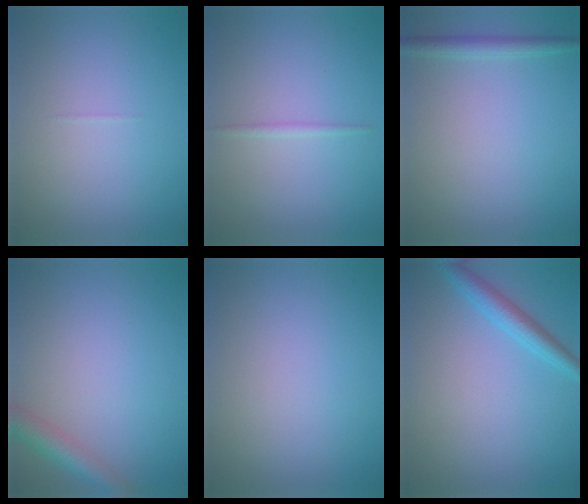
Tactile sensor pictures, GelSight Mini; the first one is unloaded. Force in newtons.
{"total": 0.7, "press": 0.7, "slide": 0.0}
{"total": 1.7, "press": 1.7, "slide": 0.1}
{"total": 3.0, "press": 3.0, "slide": 0.1}
{"total": 0.0}
{"total": 2.6, "press": 2.6, "slide": 0.1}